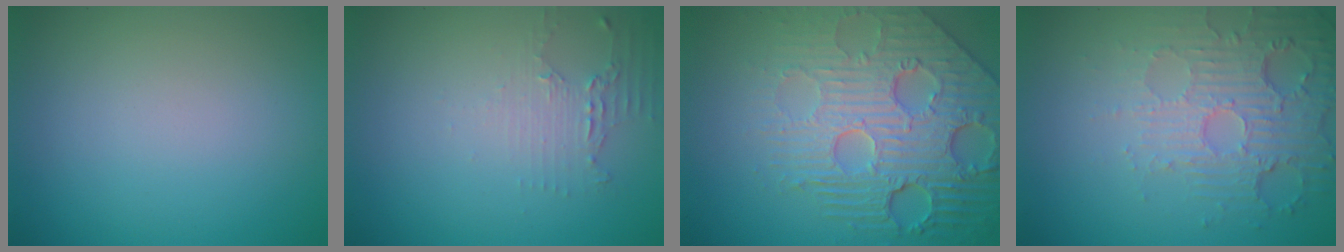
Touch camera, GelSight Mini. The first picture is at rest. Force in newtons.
{"total": 2.0, "press": 1.4, "slide": 1.5}
{"total": 8.6, "press": 5.9, "slide": 6.3}
{"total": 5.7, "press": 3.6, "slide": 4.4}